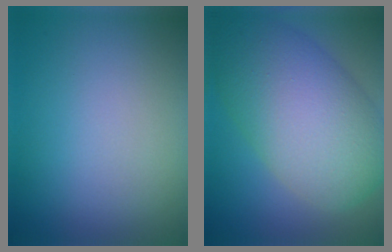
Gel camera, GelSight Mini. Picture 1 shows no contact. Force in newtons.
{"total": 11.7, "press": 11.7, "slide": 0.4}